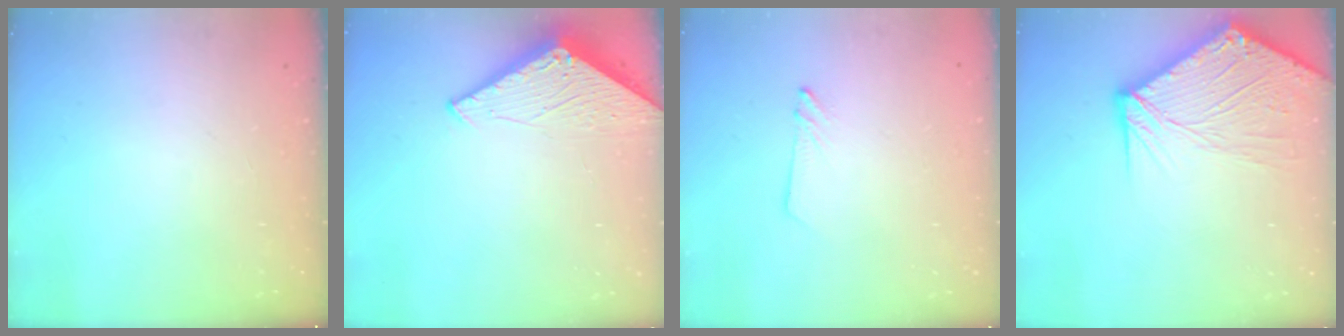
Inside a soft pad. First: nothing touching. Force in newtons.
{"total": 2.8, "press": 2.8, "slide": 0.2}
{"total": 1.5, "press": 1.5, "slide": 0.1}
{"total": 15.2, "press": 14.9, "slide": 2.6}